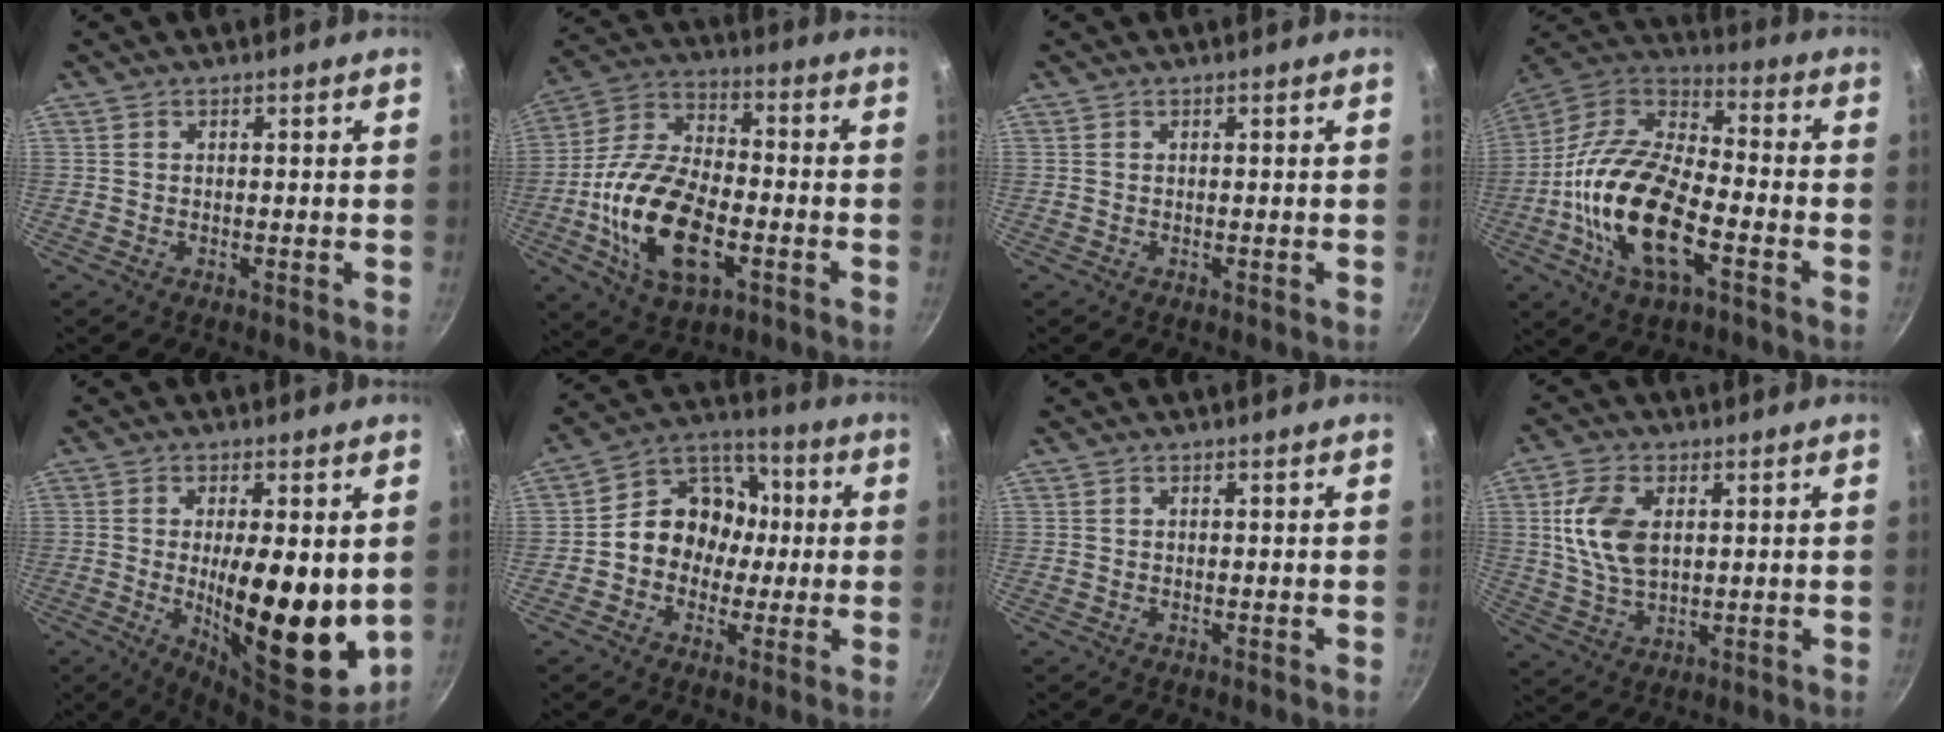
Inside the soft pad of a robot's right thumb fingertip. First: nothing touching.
{"total": 19.9, "force": [-5.2, 10.6, 15.9], "torque": [-0.296, 0.027, -0.102]}
{"total": 0.0}
{"total": 21.8, "force": [-6.4, 10.5, 18.0], "torque": [-0.334, 0.031, -0.137]}
{"total": 16.8, "force": [-0.1, 5.9, 15.8], "torque": [-0.216, -0.027, 0.004]}
{"total": 12.5, "force": [-0.7, 10.8, 6.2], "torque": [-0.046, 0.038, -0.034]}
{"total": 0.0}
{"total": 10.7, "force": [2.3, 6.4, 8.2], "torque": [-0.151, -0.008, 0.046]}